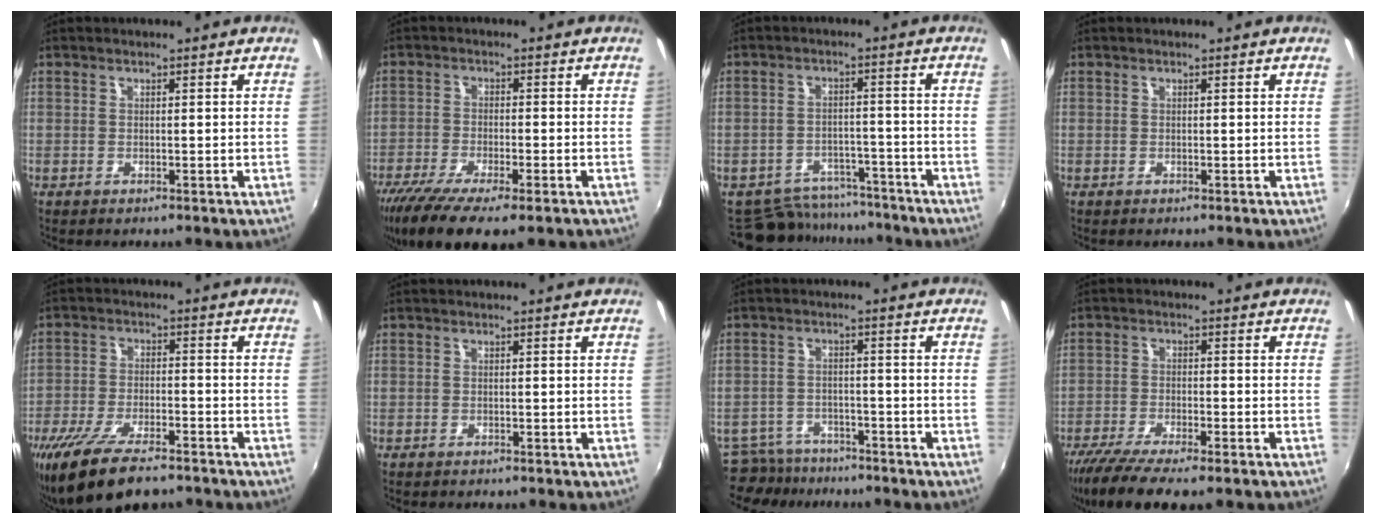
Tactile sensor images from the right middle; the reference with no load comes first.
{"total": 12.2, "force": [-8.4, 2.8, 8.3], "torque": [-0.178, -0.049, -0.146]}
{"total": 10.8, "force": [-9.6, 4.5, 2.1], "torque": [-0.054, 0.019, -0.128]}
{"total": 0.0}
{"total": 11.6, "force": [-8.9, 3.5, 6.6], "torque": [-0.145, -0.028, -0.155]}
{"total": 0.6, "force": [-0.6, 0.2, 0.2], "torque": [-0.006, 0.000, -0.009]}
{"total": 9.1, "force": [-7.9, 3.9, 1.9], "torque": [-0.063, -0.002, -0.124]}
{"total": 11.1, "force": [-8.6, 2.1, 6.7], "torque": [-0.153, -0.042, -0.150]}